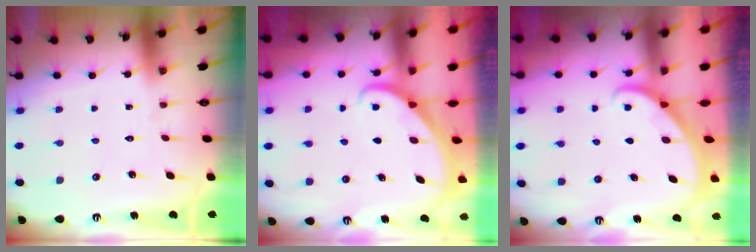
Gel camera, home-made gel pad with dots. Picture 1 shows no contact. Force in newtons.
{"total": 2.3, "press": 2.3, "slide": 0.1}
{"total": 1.9, "press": 1.9, "slide": 0.1}